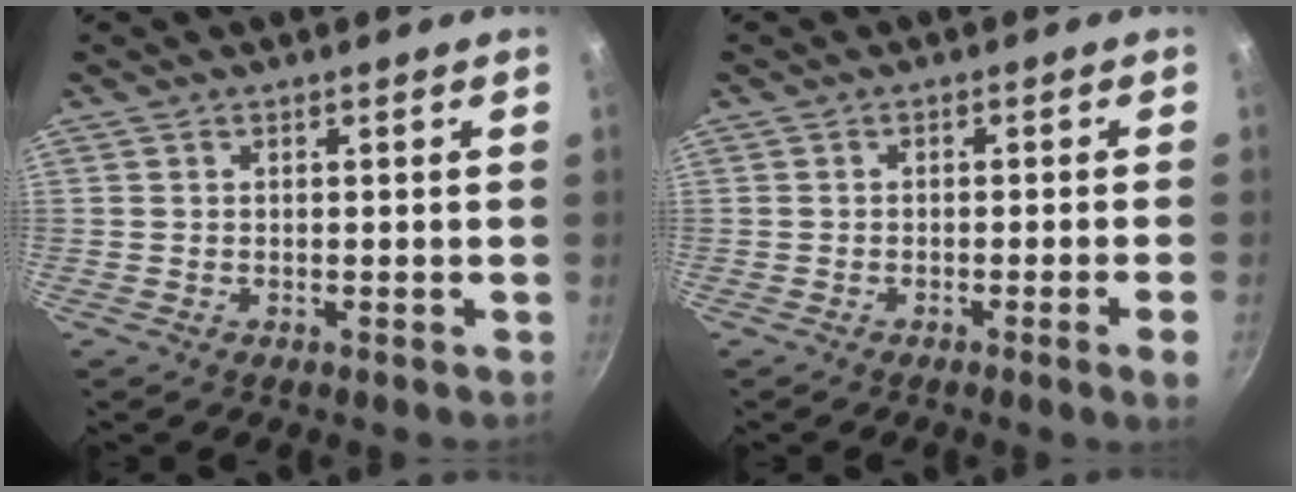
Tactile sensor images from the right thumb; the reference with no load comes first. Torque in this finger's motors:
{"motor_torque": [0.10, -0.15, 0.03, 0.45, -0.02]}